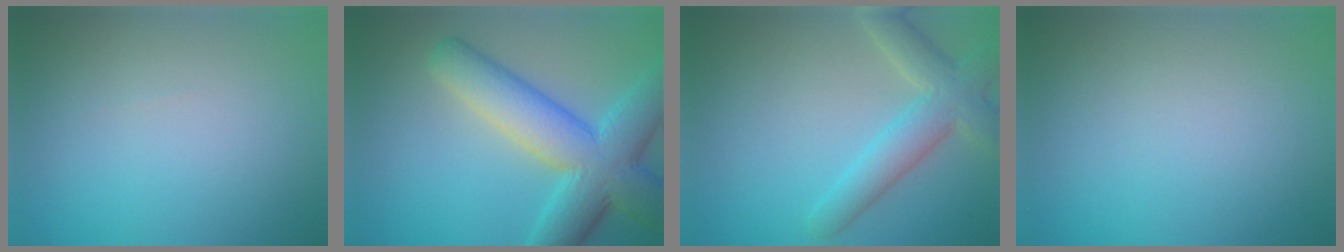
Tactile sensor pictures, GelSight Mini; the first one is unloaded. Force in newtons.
{"total": 9.5, "press": 9.5, "slide": 0.4}
{"total": 4.9, "press": 4.9, "slide": 0.4}
{"total": 0.0}